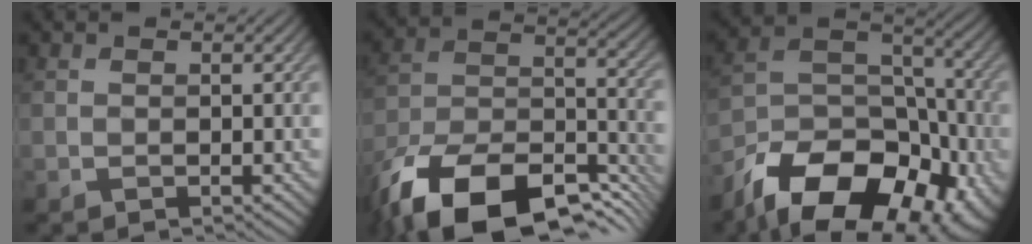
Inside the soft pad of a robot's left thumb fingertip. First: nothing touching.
{"total": 18.1, "force": [-12.6, 8.3, 9.9], "torque": [-0.227, -0.041, -0.206]}
{"total": 16.3, "force": [-10.4, 9.1, 8.7], "torque": [-0.178, -0.027, -0.171]}